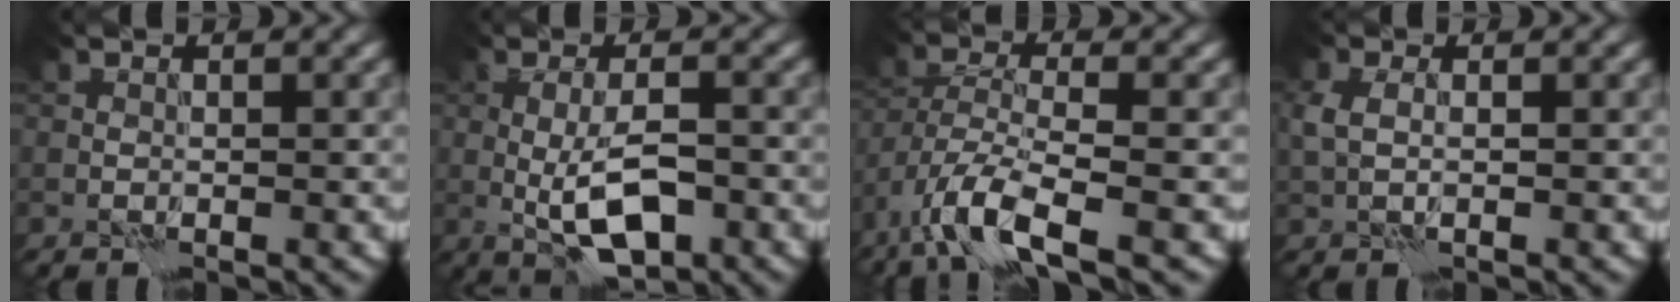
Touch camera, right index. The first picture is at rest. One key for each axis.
{"total": 5.2, "fx": -1.5, "fy": 1.7, "fz": 4.7, "tx": -0.088, "ty": -0.003, "tz": -0.025}
{"total": 6.3, "fx": -3.8, "fy": 1.9, "fz": 4.6, "tx": -0.094, "ty": -0.006, "tz": -0.083}
{"total": 2.0, "fx": 0.4, "fy": 1.2, "fz": 1.6, "tx": -0.037, "ty": 0.004, "tz": 0.006}